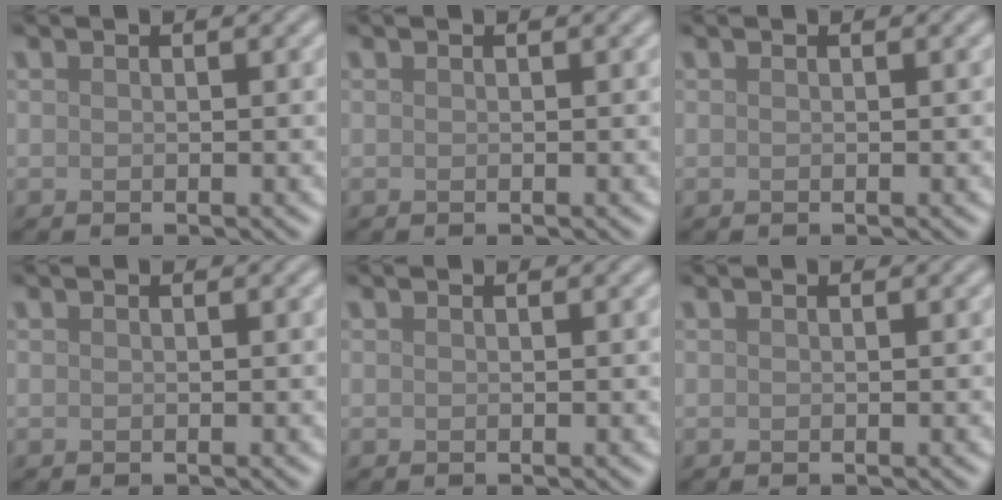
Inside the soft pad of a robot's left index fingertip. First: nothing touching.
{"total": 0.0}
{"total": 0.0}
{"total": 0.0}
{"total": 0.0}
{"total": 0.0}